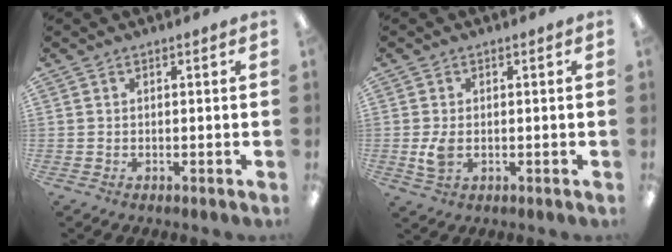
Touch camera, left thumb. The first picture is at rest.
{"total": 4.1, "force": [-0.2, 2.6, 3.1], "torque": [-0.061, -0.009, -0.010]}